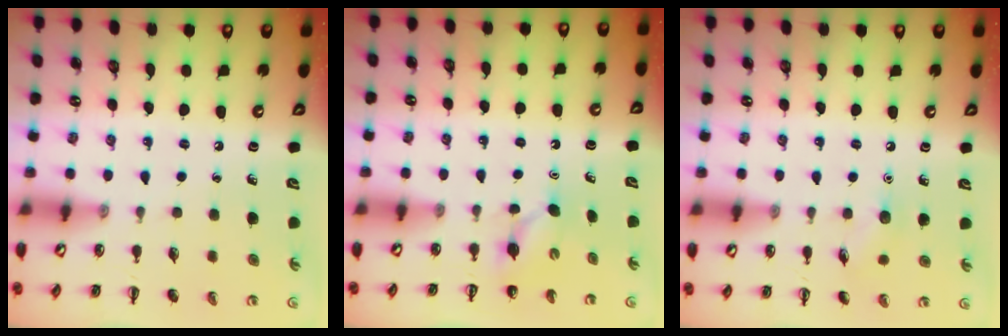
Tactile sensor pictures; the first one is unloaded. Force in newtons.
{"total": 3.6, "press": 3.4, "slide": 1.1}
{"total": 5.5, "press": 5.3, "slide": 1.6}